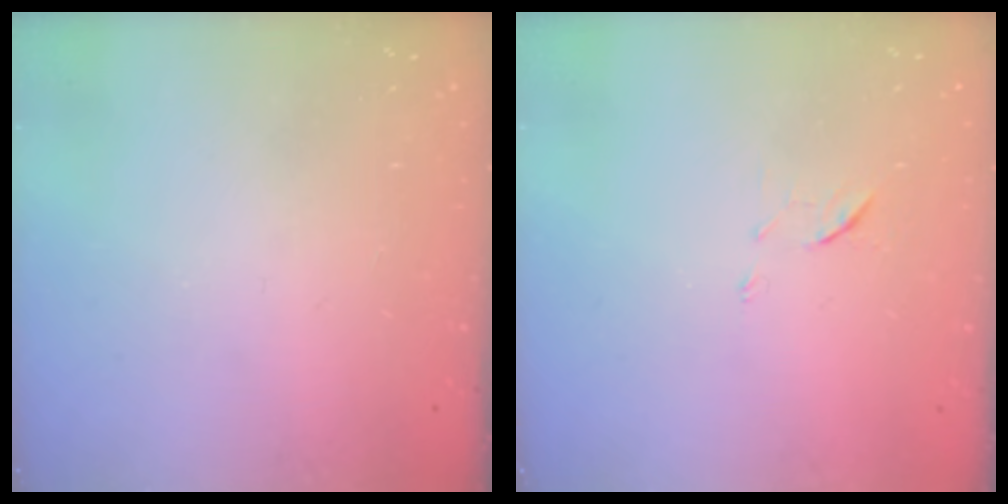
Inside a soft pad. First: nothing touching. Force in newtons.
{"total": 5.8, "press": 5.7, "slide": 1.3}